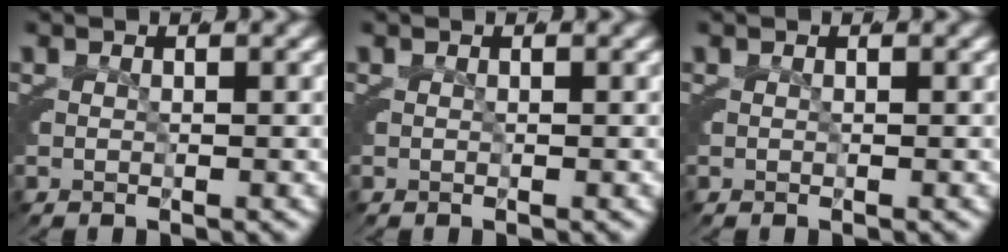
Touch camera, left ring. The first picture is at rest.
{"total": 0.0}
{"total": 0.0}